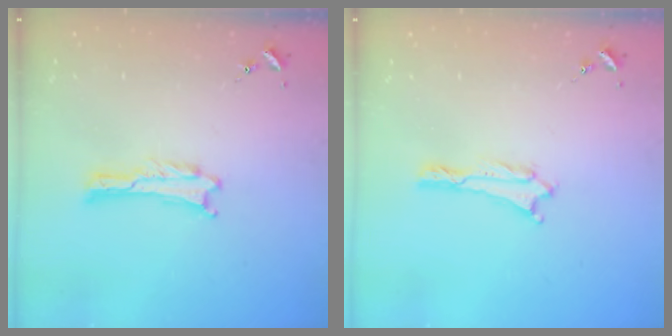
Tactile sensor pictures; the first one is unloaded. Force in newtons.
{"total": 0.0}